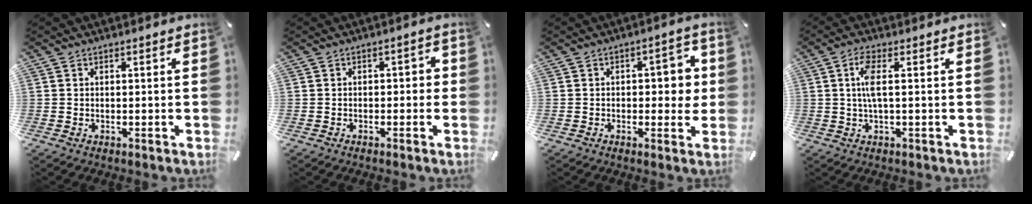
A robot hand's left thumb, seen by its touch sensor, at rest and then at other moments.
{"total": 2.0, "force": [-1.2, 1.1, 1.2], "torque": [-0.024, 0.011, -0.026]}
{"total": 7.0, "force": [0.4, 3.9, 5.8], "torque": [-0.061, -0.001, -0.003]}
{"total": 5.5, "force": [0.7, 1.3, 5.3], "torque": [-0.110, -0.001, 0.008]}